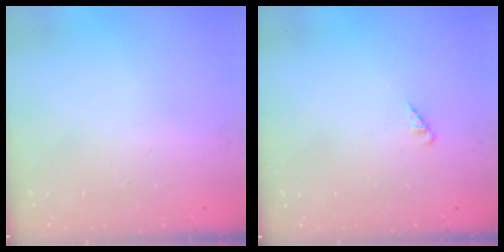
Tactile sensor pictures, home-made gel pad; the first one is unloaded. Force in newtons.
{"total": 1.3, "press": 1.3, "slide": 0.3}